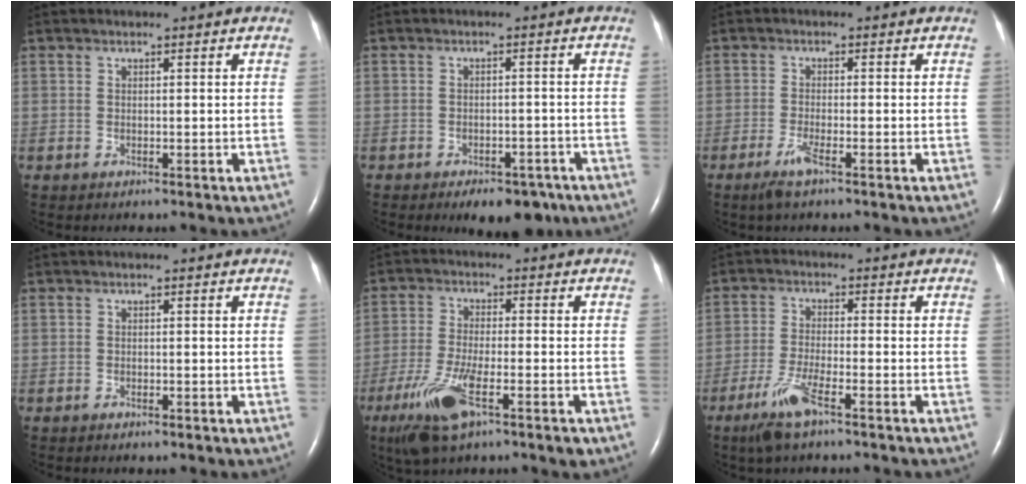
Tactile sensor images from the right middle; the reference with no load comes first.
{"total": 7.4, "force": [-5.3, 3.6, 3.6], "torque": [-0.039, 0.010, -0.068]}
{"total": 3.0, "force": [-1.9, 0.1, 2.3], "torque": [-0.057, -0.008, -0.041]}
{"total": 0.6, "force": [-0.5, 0.2, 0.3], "torque": [-0.013, -0.002, -0.006]}
{"total": 10.3, "force": [-5.4, 1.8, 8.5], "torque": [-0.174, -0.024, -0.095]}
{"total": 6.3, "force": [-4.1, 0.6, 4.7], "torque": [-0.110, -0.013, -0.079]}